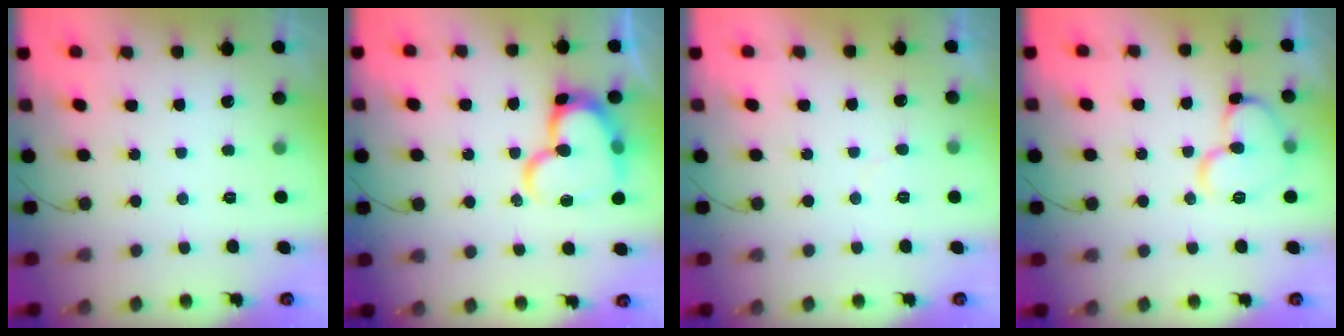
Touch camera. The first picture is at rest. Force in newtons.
{"total": 18.2, "press": 18.1, "slide": 1.8}
{"total": 4.0, "press": 4.0, "slide": 0.5}
{"total": 12.8, "press": 12.7, "slide": 1.7}